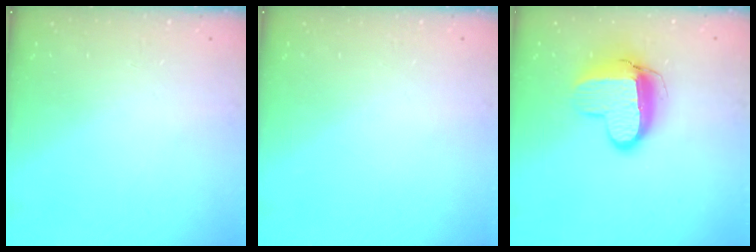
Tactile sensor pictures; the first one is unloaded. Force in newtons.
{"total": 0.0}
{"total": 12.0, "press": 12.0, "slide": 0.7}